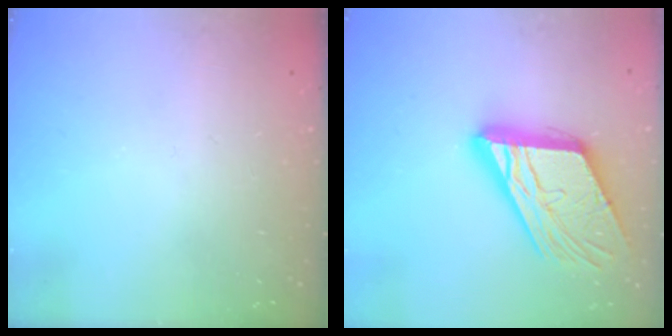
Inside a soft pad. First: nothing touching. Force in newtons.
{"total": 20.3, "press": 20.2, "slide": 2.2}